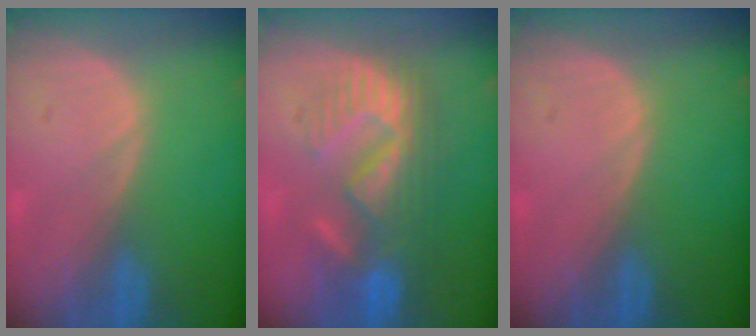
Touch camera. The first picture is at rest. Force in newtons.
{"total": 8.9, "press": 8.8, "slide": 1.5}
{"total": 0.0}